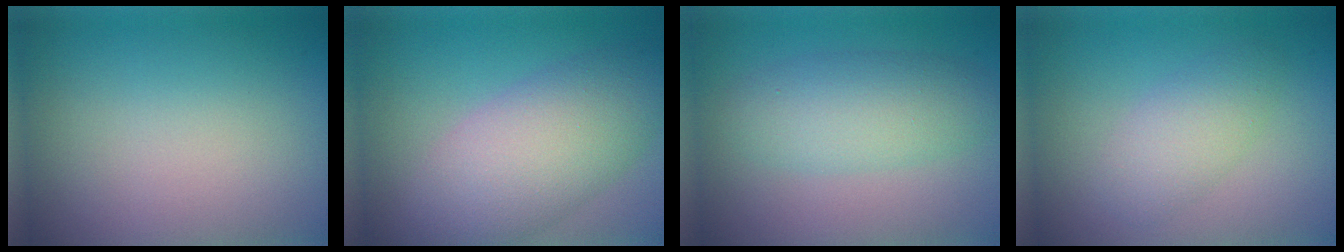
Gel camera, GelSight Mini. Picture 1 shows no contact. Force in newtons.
{"total": 7.5, "press": 7.5, "slide": 0.2}
{"total": 4.3, "press": 4.3, "slide": 0.1}
{"total": 2.7, "press": 2.7, "slide": 0.1}